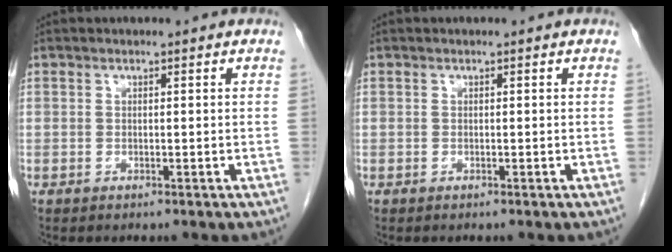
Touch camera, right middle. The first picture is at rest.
{"total": 0.0}